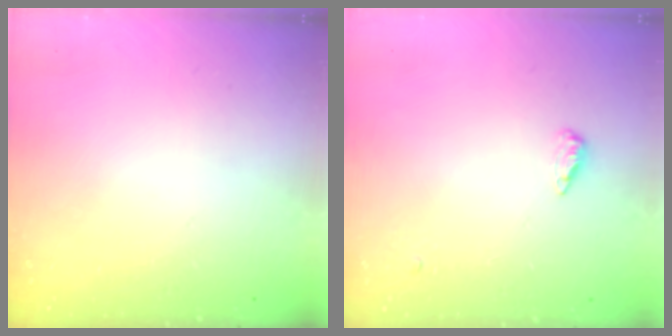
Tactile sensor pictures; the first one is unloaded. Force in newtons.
{"total": 8.7, "press": 5.7, "slide": 6.5}